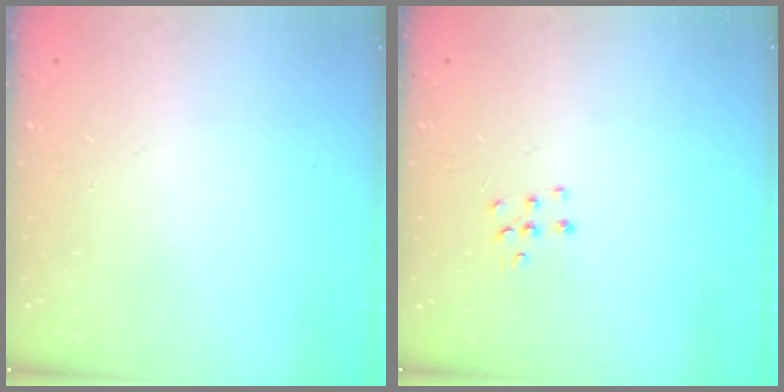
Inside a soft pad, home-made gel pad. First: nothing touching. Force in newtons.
{"total": 5.3, "press": 5.3, "slide": 0.5}